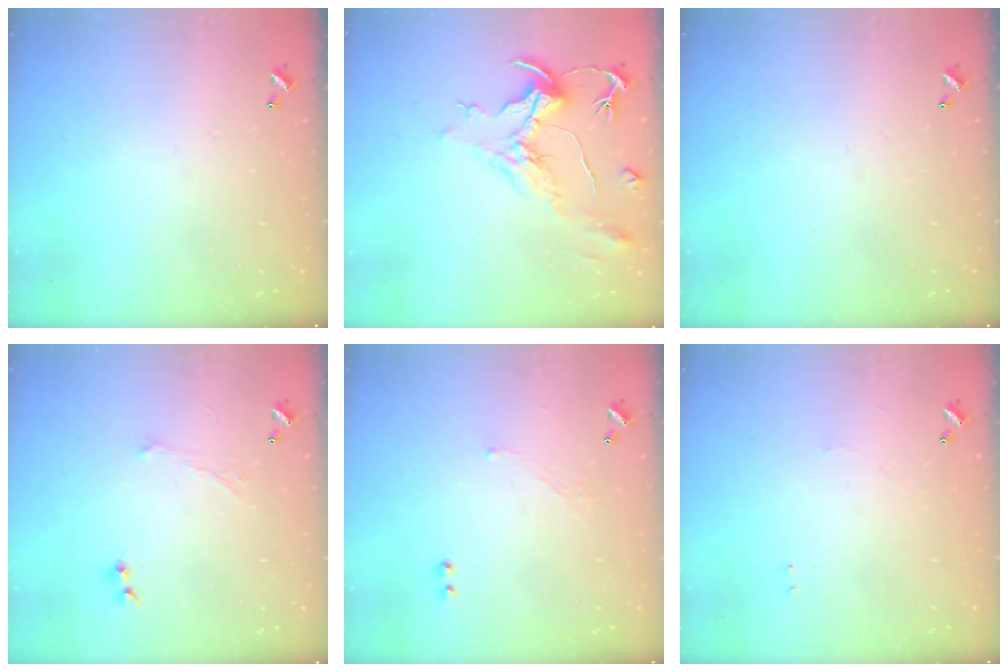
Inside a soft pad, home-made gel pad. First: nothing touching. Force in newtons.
{"total": 2.2, "press": 1.8, "slide": 1.3}
{"total": 0.0}
{"total": 2.4, "press": 2.2, "slide": 0.9}
{"total": 3.3, "press": 3.3, "slide": 0.7}
{"total": 1.0, "press": 0.9, "slide": 0.5}